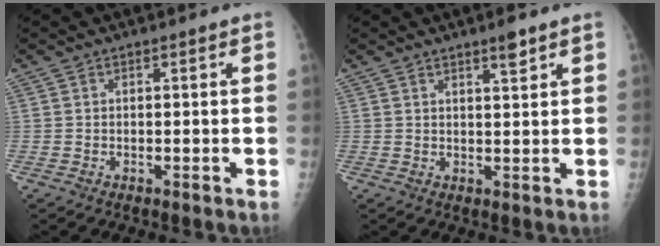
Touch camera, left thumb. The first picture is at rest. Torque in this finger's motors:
{"motor_torque": [0.03, 0.25, -0.31, -0.14, 0.03]}